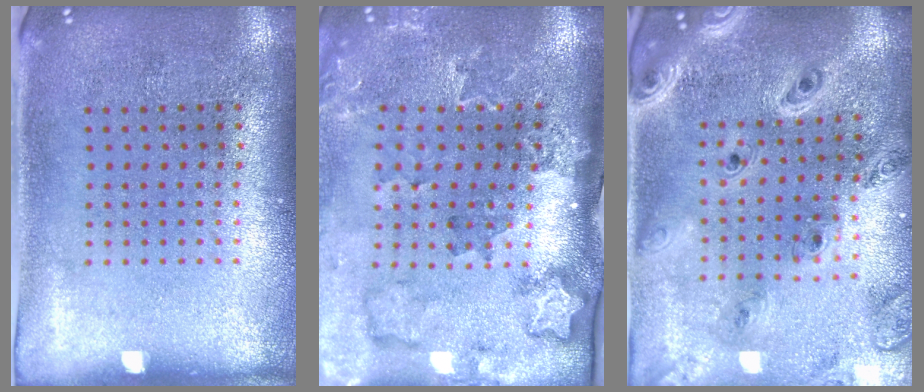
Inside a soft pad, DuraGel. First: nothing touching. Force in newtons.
{"total": 2.1, "press": 2.0, "slide": 0.7}
{"total": 2.2, "press": 2.1, "slide": 0.8}